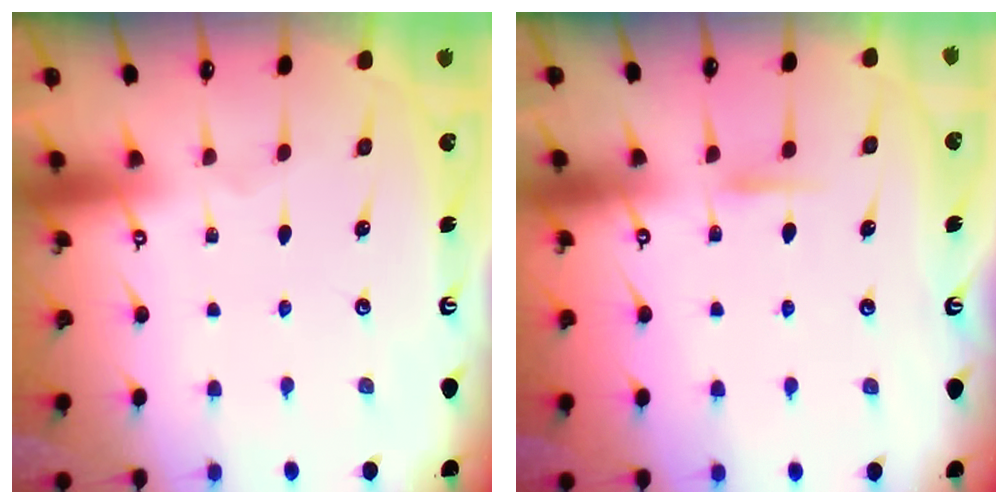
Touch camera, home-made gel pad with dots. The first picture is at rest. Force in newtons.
{"total": 6.1, "press": 6.1, "slide": 0.8}